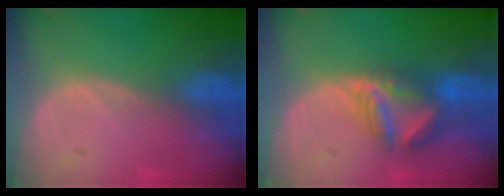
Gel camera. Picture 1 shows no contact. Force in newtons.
{"total": 6.5, "press": 6.4, "slide": 1.2}